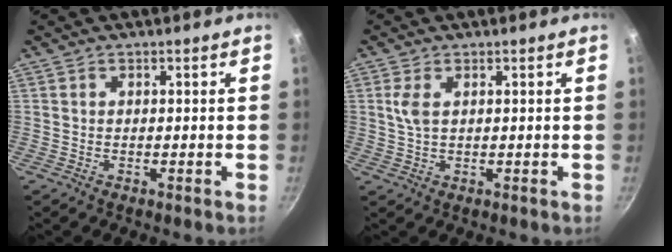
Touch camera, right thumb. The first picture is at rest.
{"total": 3.3, "force": [0.9, 1.6, 2.7], "torque": [-0.056, -0.001, 0.020]}